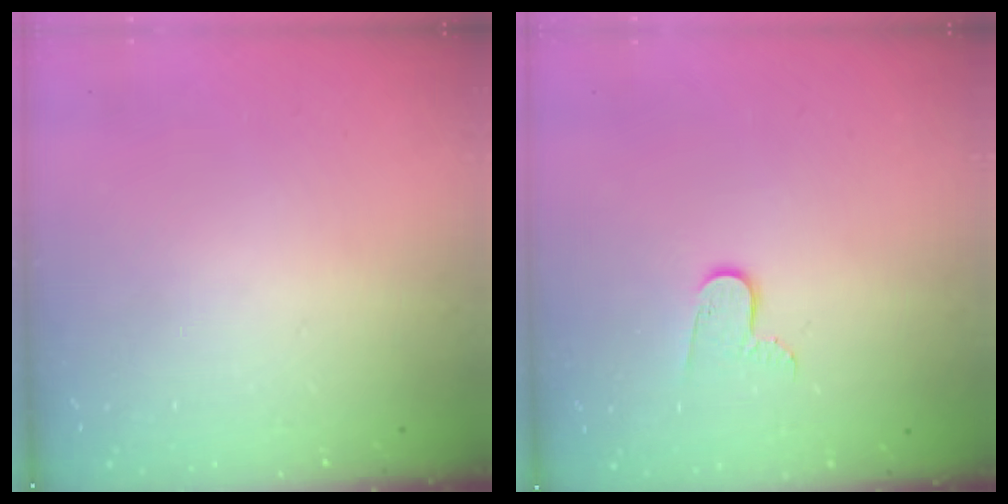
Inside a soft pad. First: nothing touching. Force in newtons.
{"total": 6.1, "press": 6.1, "slide": 0.6}